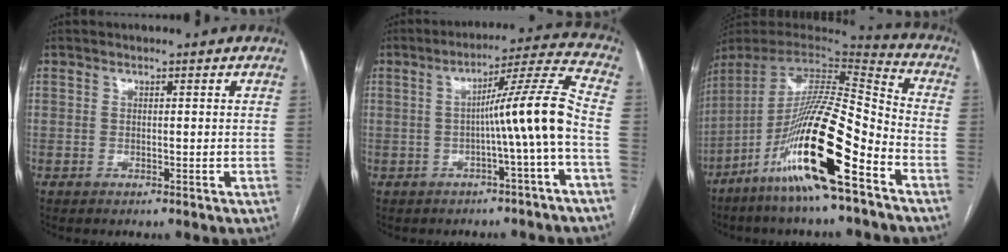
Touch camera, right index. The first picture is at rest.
{"total": 9.9, "force": [-2.0, -1.8, 9.6], "torque": [-0.138, 0.023, -0.031]}
{"total": 20.5, "force": [-10.5, 1.0, 17.6], "torque": [-0.338, -0.035, -0.202]}